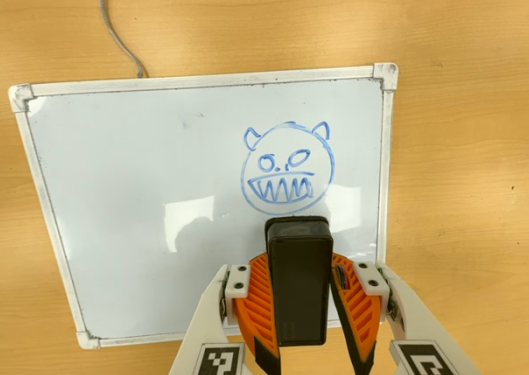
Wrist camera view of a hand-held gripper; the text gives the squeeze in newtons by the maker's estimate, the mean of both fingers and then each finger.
{"total": 8.1, "left": 7.4, "right": 8.8}